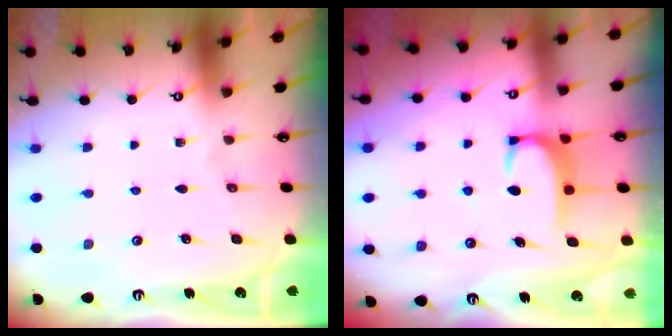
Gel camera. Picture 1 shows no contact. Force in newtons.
{"total": 3.0, "press": 3.0, "slide": 0.5}